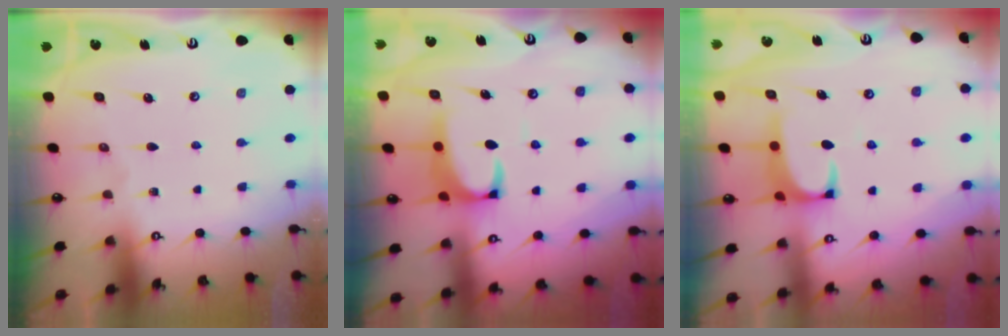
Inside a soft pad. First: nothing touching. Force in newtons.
{"total": 2.2, "press": 2.0, "slide": 1.0}
{"total": 0.9, "press": 0.7, "slide": 0.6}